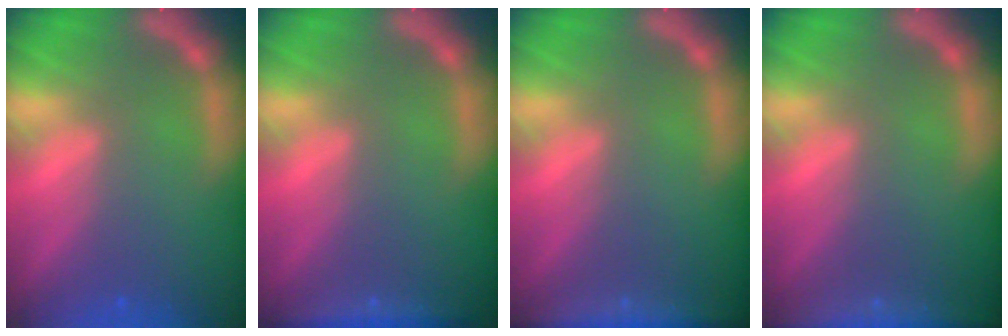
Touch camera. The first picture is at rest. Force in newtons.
{"total": 2.9}
{"total": 5.0}
{"total": 6.5}